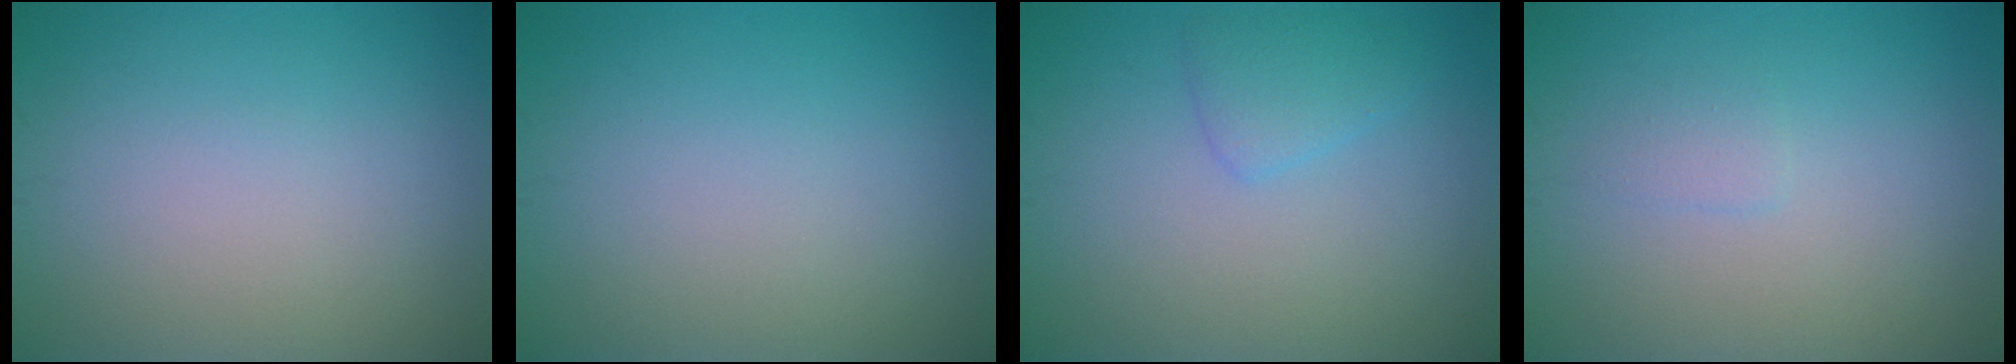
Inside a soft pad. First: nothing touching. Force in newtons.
{"total": 0.0}
{"total": 1.8, "press": 1.8, "slide": 0.2}
{"total": 0.9, "press": 0.9, "slide": 0.1}